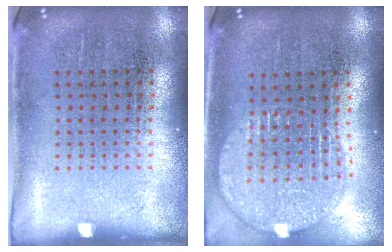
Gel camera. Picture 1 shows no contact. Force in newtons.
{"total": 1.6, "press": 1.4, "slide": 0.8}